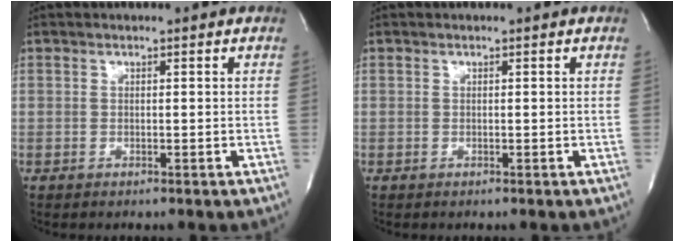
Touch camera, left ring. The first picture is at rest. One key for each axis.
{"total": 0.0}